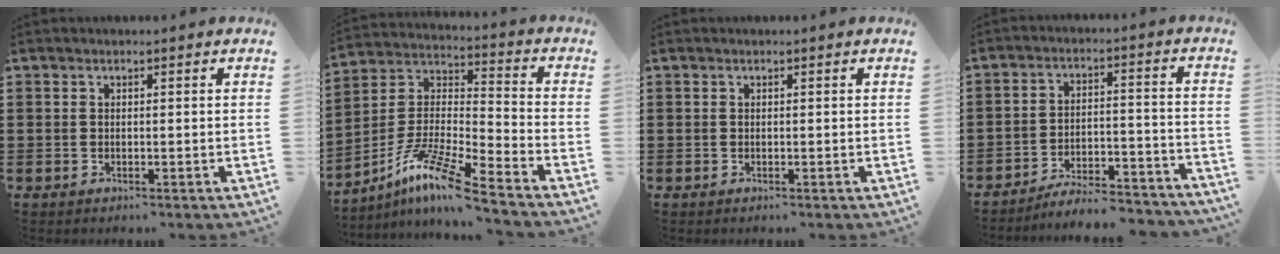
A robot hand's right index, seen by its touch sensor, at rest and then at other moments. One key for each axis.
{"total": 10.7, "fx": -8.5, "fy": -0.1, "fz": 6.4, "tx": -0.135, "ty": -0.005, "tz": -0.175}
{"total": 0.0}
{"total": 6.2, "fx": -5.9, "fy": 0.5, "fz": 1.8, "tx": -0.033, "ty": 0.003, "tz": -0.116}